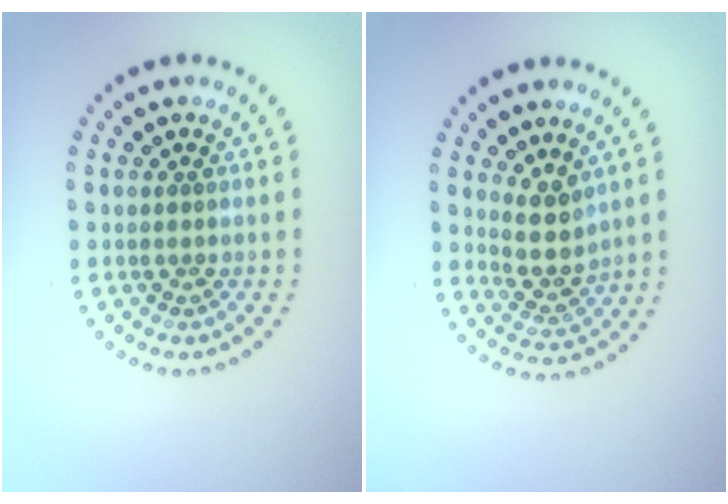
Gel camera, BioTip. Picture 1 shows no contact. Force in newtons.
{"total": 2.9, "press": 2.3, "slide": 1.7}